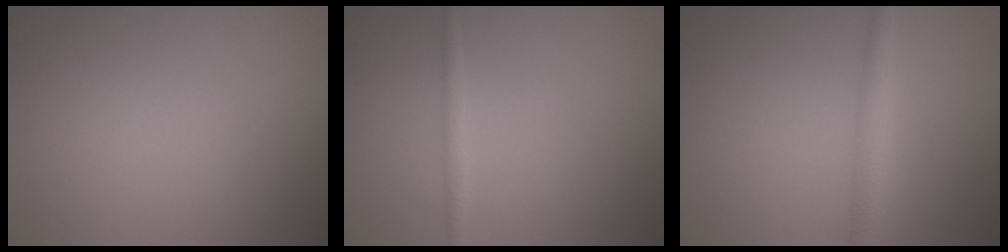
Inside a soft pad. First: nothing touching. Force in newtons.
{"total": 1.1, "press": 1.1, "slide": 0.1}
{"total": 2.3, "press": 2.3, "slide": 0.0}